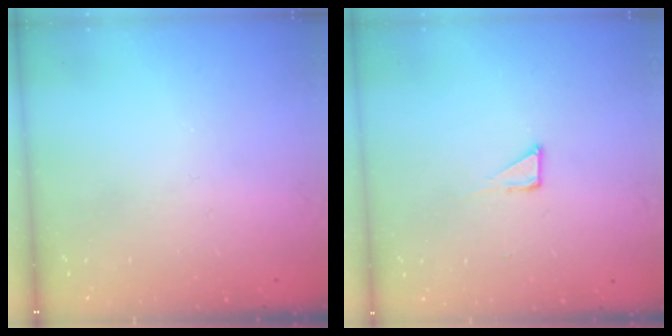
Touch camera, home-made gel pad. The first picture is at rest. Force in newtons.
{"total": 2.8, "press": 2.8, "slide": 0.2}